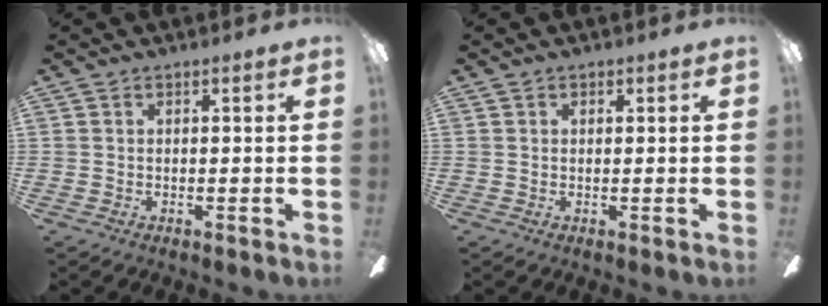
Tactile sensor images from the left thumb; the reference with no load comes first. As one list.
[{"total": 0.7, "force": [0.4, 0.5, 0.1], "torque": [0.005, -0.001, 0.006]}]